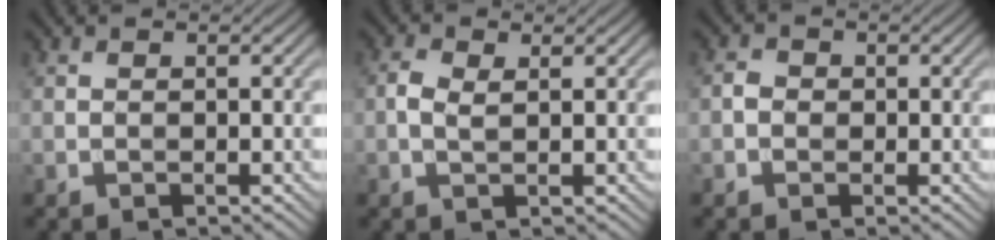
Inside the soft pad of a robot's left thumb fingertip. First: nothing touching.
{"total": 2.0, "force": [0.4, 0.9, 1.7], "torque": [-0.041, 0.002, 0.004]}
{"total": 1.5, "force": [-0.3, 1.3, 0.5], "torque": [-0.010, -0.001, -0.013]}